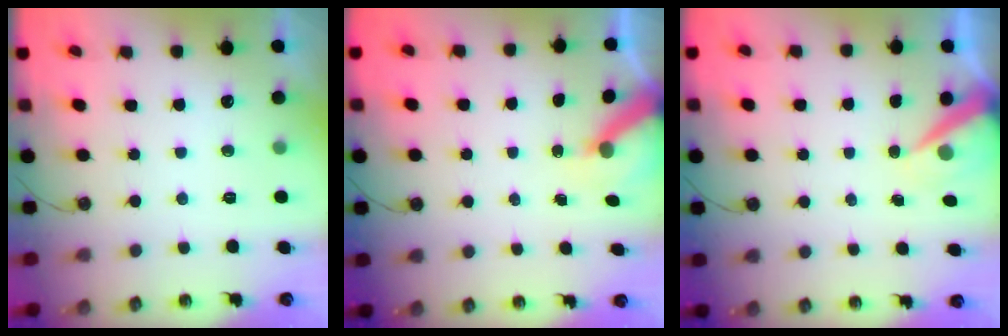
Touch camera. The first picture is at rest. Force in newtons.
{"total": 6.5, "press": 6.5, "slide": 0.7}
{"total": 6.8, "press": 6.8, "slide": 0.5}